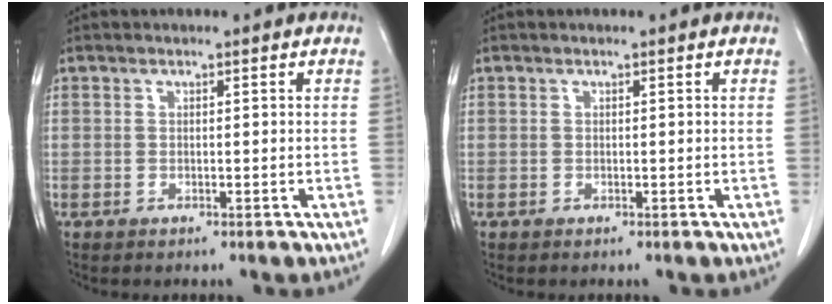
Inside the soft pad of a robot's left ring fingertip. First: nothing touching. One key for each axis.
{"total": 0.0}